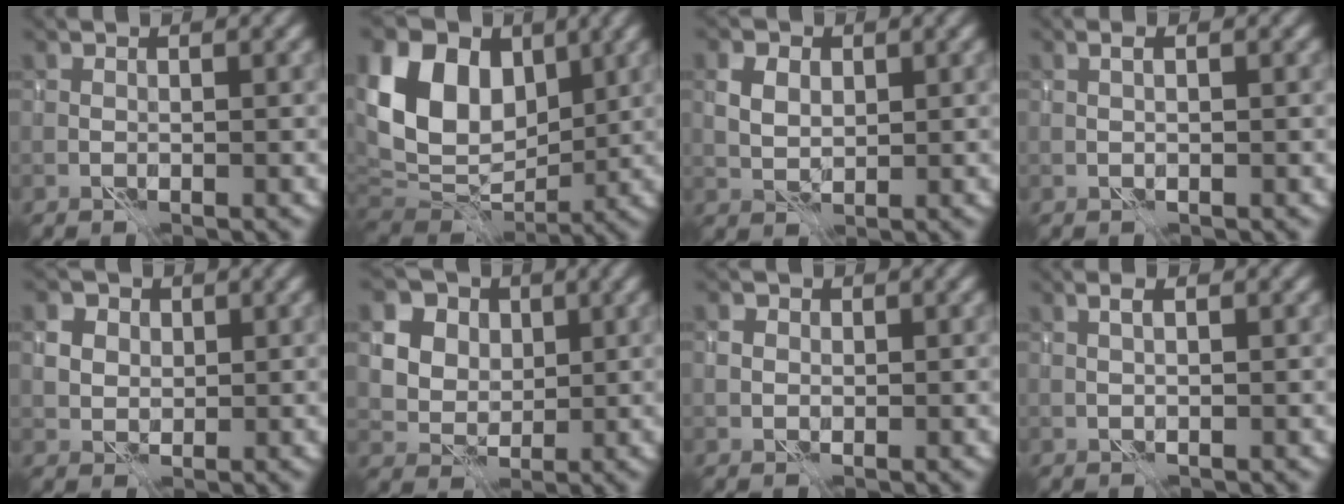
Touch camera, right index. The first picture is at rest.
{"total": 11.8, "force": [3.9, 8.2, 7.5], "torque": [-0.151, 0.025, 0.067]}
{"total": 3.0, "force": [1.2, 2.0, 1.9], "torque": [-0.037, 0.007, 0.019]}
{"total": 0.6, "force": [0.2, -0.1, 0.5], "torque": [-0.015, 0.005, 0.003]}
{"total": 4.5, "force": [2.0, 3.5, 2.0], "torque": [-0.044, 0.016, 0.028]}
{"total": 12.7, "force": [5.2, 10.3, 5.3], "torque": [-0.130, 0.028, 0.087]}
{"total": 1.3, "force": [0.4, 1.2, 0.4], "torque": [-0.008, 0.005, 0.003]}
{"total": 0.9, "force": [0.5, 0.0, 0.8], "torque": [-0.020, 0.007, 0.006]}